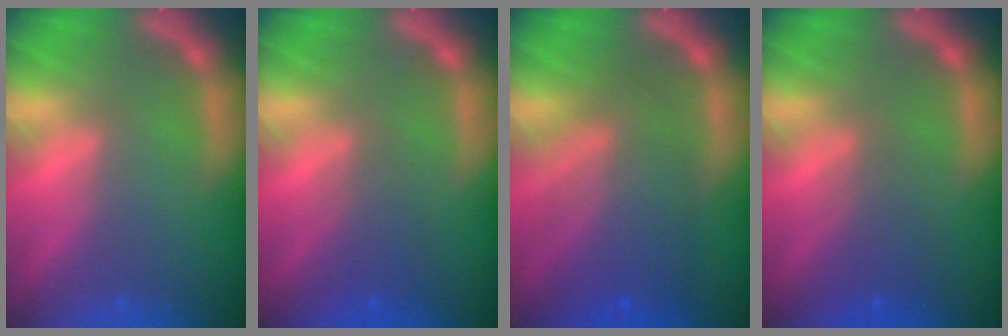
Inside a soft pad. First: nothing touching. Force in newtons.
{"total": 2.5}
{"total": 7.5}
{"total": 2.5}